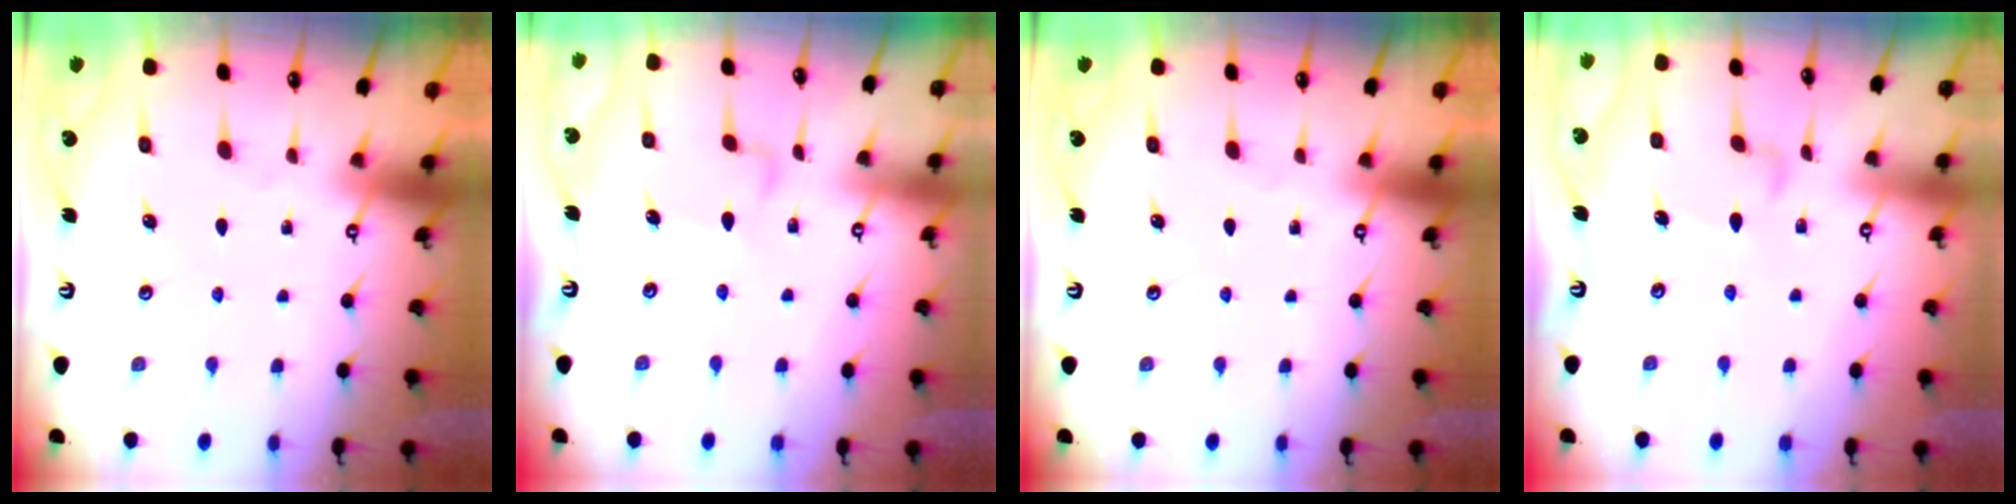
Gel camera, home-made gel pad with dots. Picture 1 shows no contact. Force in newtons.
{"total": 4.3, "press": 4.3, "slide": 0.2}
{"total": 0.0}
{"total": 7.0, "press": 7.0, "slide": 0.4}